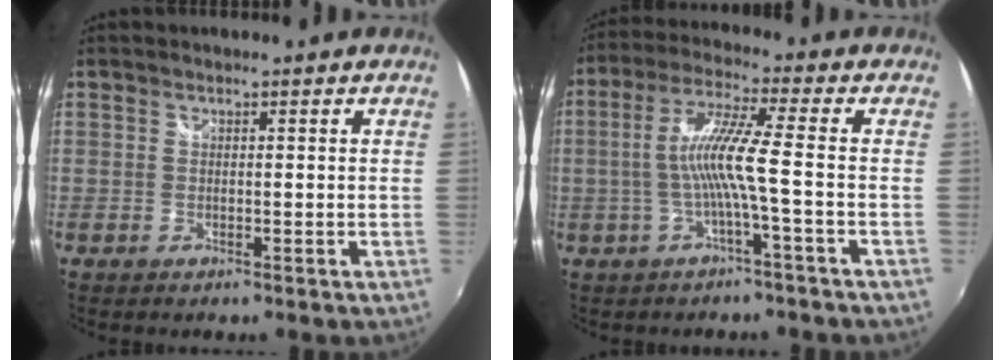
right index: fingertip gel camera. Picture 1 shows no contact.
{"total": 8.4, "force": [-1.9, -1.1, 8.1], "torque": [-0.166, 0.002, -0.030]}